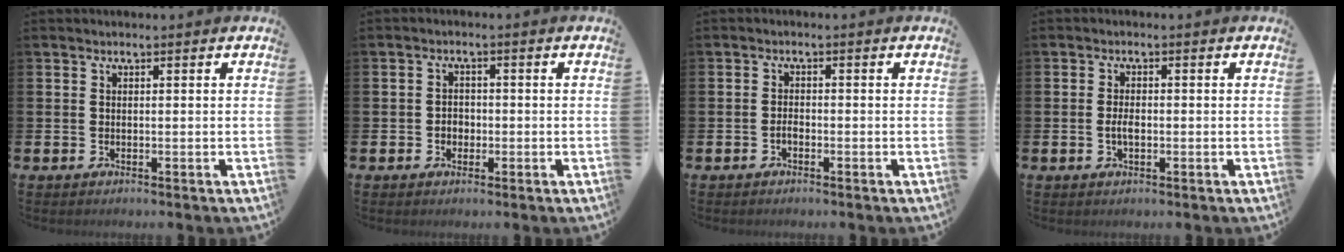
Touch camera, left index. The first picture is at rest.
{"total": 1.9, "force": [-0.5, 1.6, 0.8], "torque": [-0.009, 0.003, -0.015]}
{"total": 1.2, "force": [-0.7, 0.6, 0.8], "torque": [-0.016, 0.000, -0.014]}
{"total": 2.2, "force": [-0.4, 1.1, 1.8], "torque": [-0.027, -0.001, -0.010]}